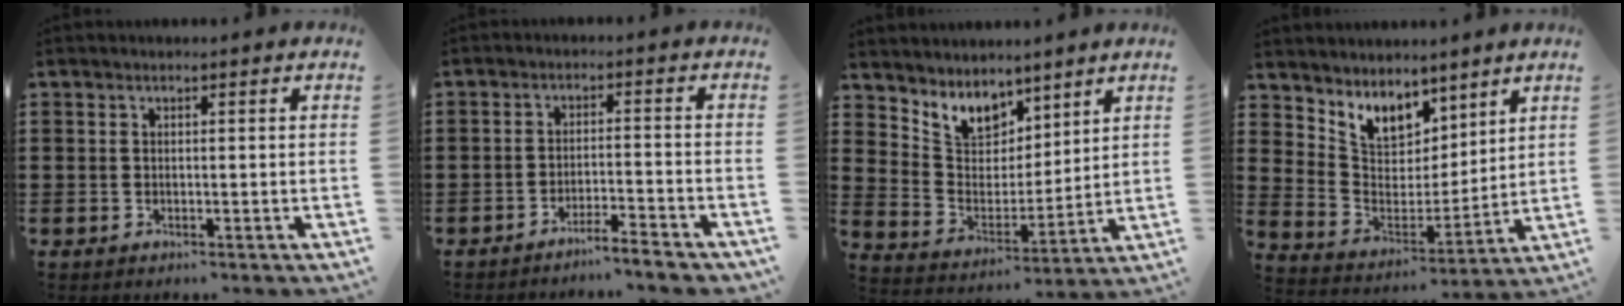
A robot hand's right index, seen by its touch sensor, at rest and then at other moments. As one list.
[{"total": 3.9, "force": [-3.7, -0.4, 1.2], "torque": [-0.022, -0.006, -0.076]}, {"total": 7.0, "force": [5.6, 4.0, 1.4], "torque": [-0.065, -0.029, 0.107]}, {"total": 7.1, "force": [5.8, 3.9, 0.8], "torque": [-0.058, -0.040, 0.110]}]